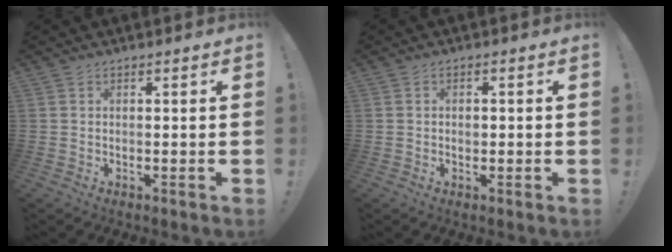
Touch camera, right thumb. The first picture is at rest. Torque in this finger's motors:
{"motor_torque": [-0.01, -0.39, -0.09, 0.47, 0.05]}